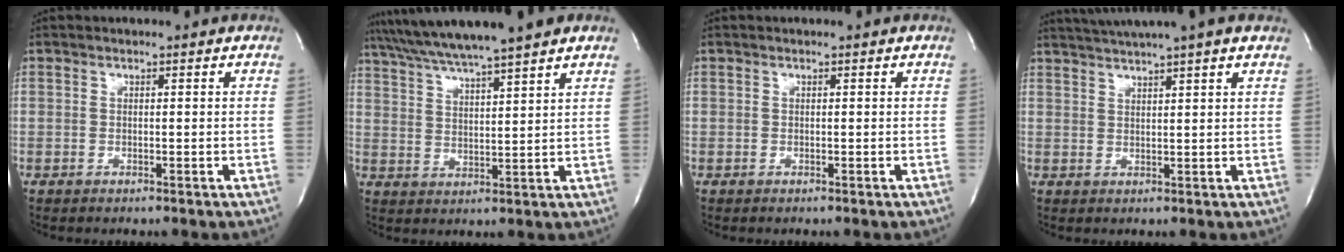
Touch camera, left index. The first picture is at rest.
{"total": 11.5, "force": [9.8, -0.9, 6.0], "torque": [-0.113, 0.019, 0.158]}
{"total": 0.0}
{"total": 8.5, "force": [6.8, -0.7, 5.0], "torque": [-0.089, 0.028, 0.090]}